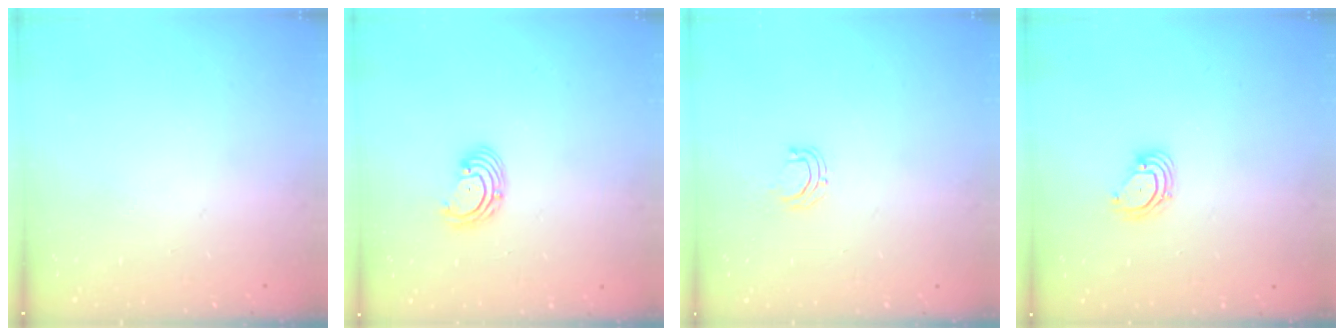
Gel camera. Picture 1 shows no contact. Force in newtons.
{"total": 2.7, "press": 2.7, "slide": 0.3}
{"total": 4.1, "press": 4.1, "slide": 0.3}
{"total": 3.2, "press": 3.2, "slide": 0.3}